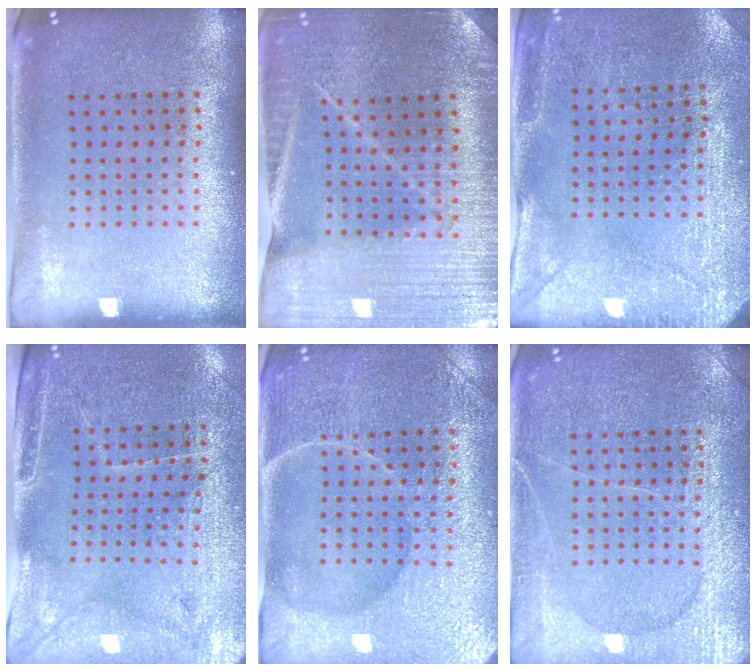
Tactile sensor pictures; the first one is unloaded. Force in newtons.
{"total": 3.0, "press": 3.0, "slide": 0.3}
{"total": 2.8, "press": 2.7, "slide": 0.9}
{"total": 3.2, "press": 2.9, "slide": 1.2}
{"total": 4.6, "press": 4.4, "slide": 1.1}
{"total": 5.2, "press": 5.2, "slide": 0.8}